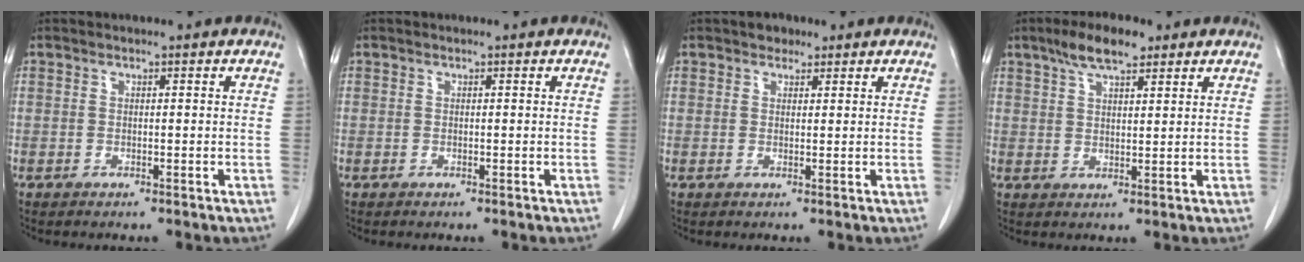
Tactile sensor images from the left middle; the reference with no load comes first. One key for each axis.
{"total": 0.0}
{"total": 2.0, "fx": 1.4, "fy": 1.2, "fz": 0.6, "tx": -0.011, "ty": 0.005, "tz": 0.020}
{"total": 6.3, "fx": 4.4, "fy": 1.9, "fz": 4.2, "tx": -0.083, "ty": 0.012, "tz": 0.079}